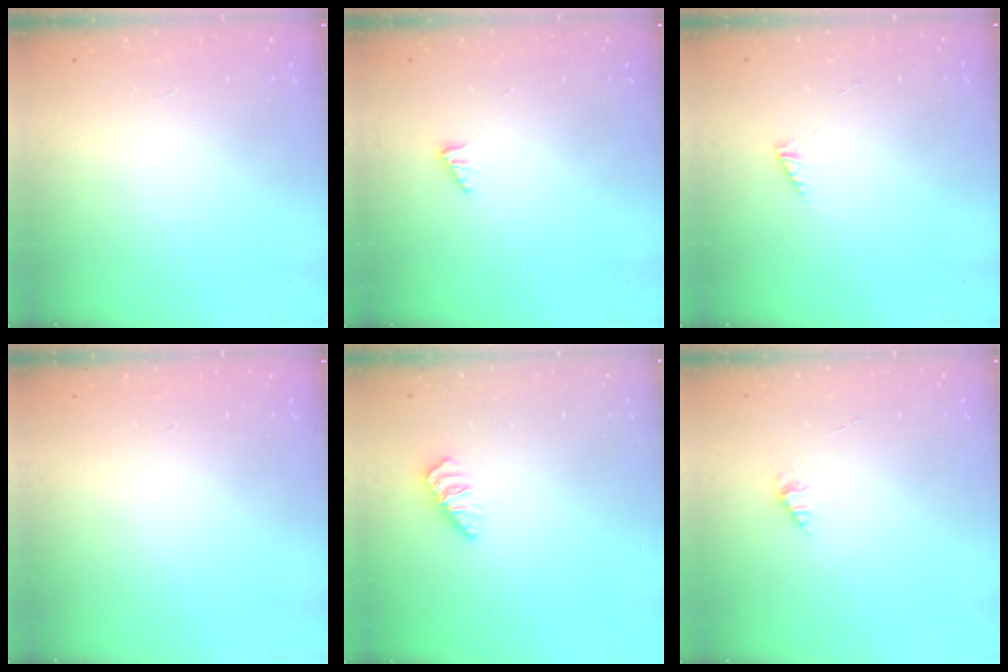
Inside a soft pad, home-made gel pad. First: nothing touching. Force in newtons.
{"total": 1.6, "press": 1.5, "slide": 0.3}
{"total": 2.5, "press": 2.5, "slide": 0.2}
{"total": 0.0}
{"total": 0.0}
{"total": 1.7, "press": 1.7, "slide": 0.2}